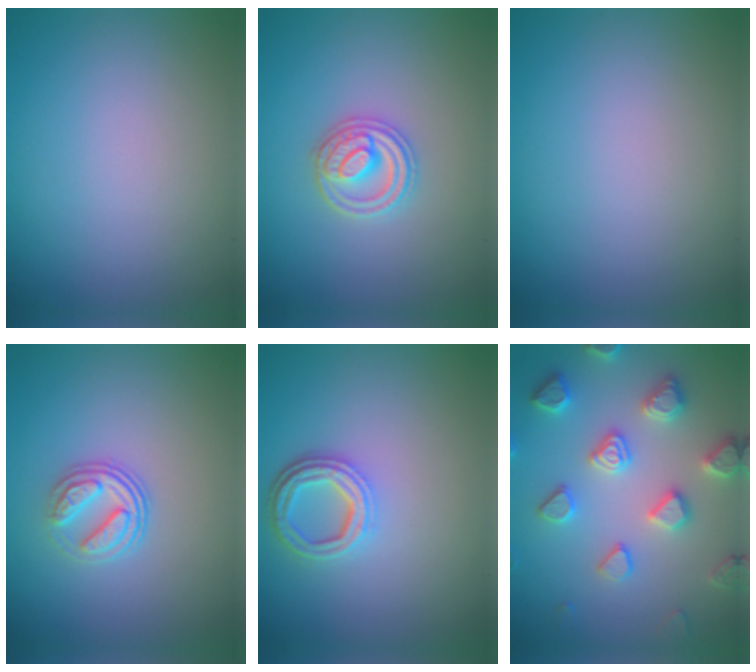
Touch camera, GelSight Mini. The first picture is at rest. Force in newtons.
{"total": 2.8, "press": 2.8, "slide": 0.4}
{"total": 0.0}
{"total": 3.1, "press": 2.6, "slide": 1.7}
{"total": 3.8, "press": 2.9, "slide": 2.4}
{"total": 4.5, "press": 4.5, "slide": 0.6}